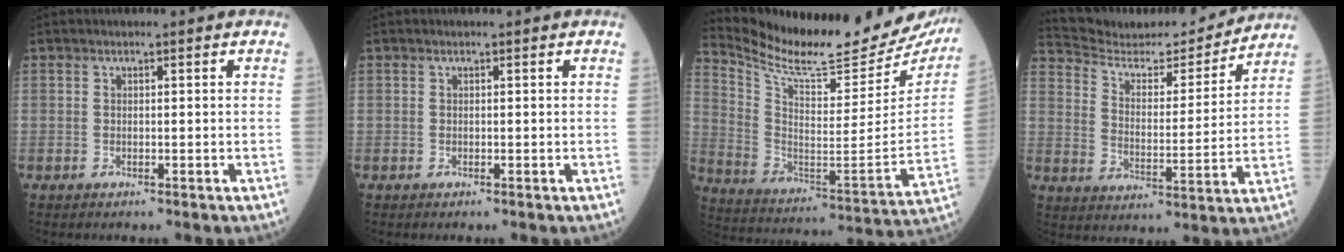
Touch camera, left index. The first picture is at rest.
{"total": 0.0}
{"total": 24.7, "force": [23.0, 3.2, 8.6], "torque": [-0.161, -0.099, 0.330]}
{"total": 16.5, "force": [16.0, 1.8, 3.8], "torque": [-0.068, -0.015, 0.245]}